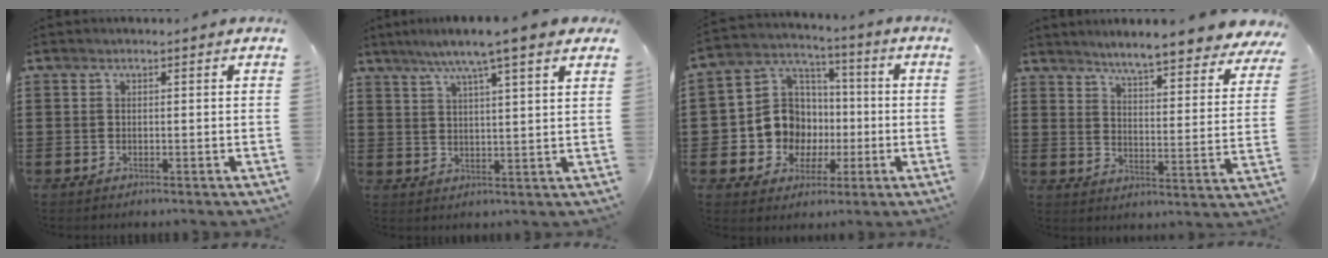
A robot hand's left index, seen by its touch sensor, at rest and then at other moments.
{"total": 6.8, "force": [5.2, 0.0, 4.5], "torque": [-0.100, -0.007, 0.088]}
{"total": 10.6, "force": [-1.1, 10.0, 3.3], "torque": [-0.110, 0.003, -0.017]}
{"total": 5.7, "force": [5.4, -0.7, 1.6], "torque": [-0.050, -0.046, 0.087]}